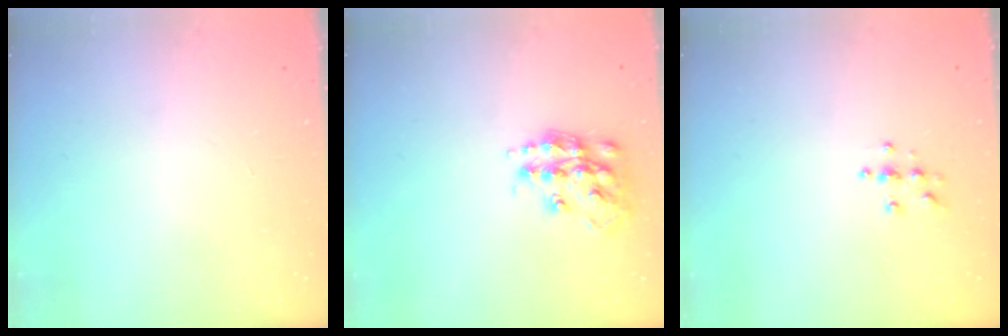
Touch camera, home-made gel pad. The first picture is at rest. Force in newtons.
{"total": 14.7, "press": 14.7, "slide": 0.9}
{"total": 3.8, "press": 3.8, "slide": 0.5}